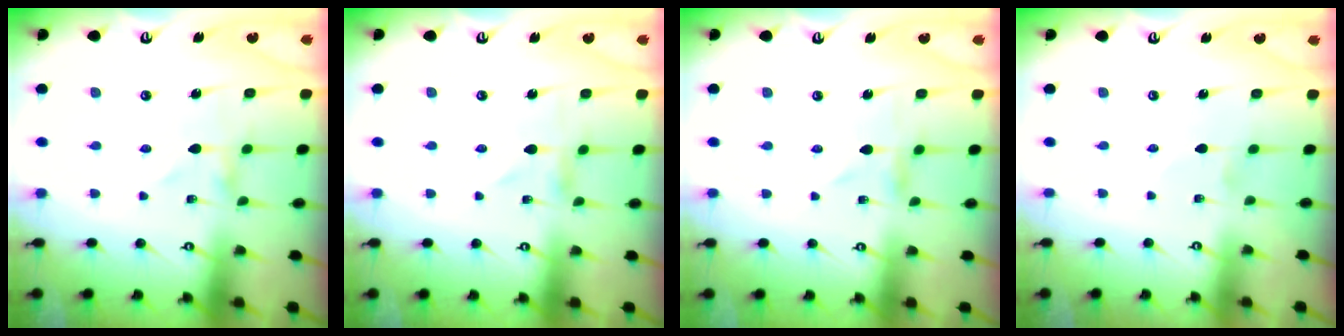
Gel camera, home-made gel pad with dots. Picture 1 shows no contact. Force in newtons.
{"total": 0.0}
{"total": 0.0}
{"total": 0.0}